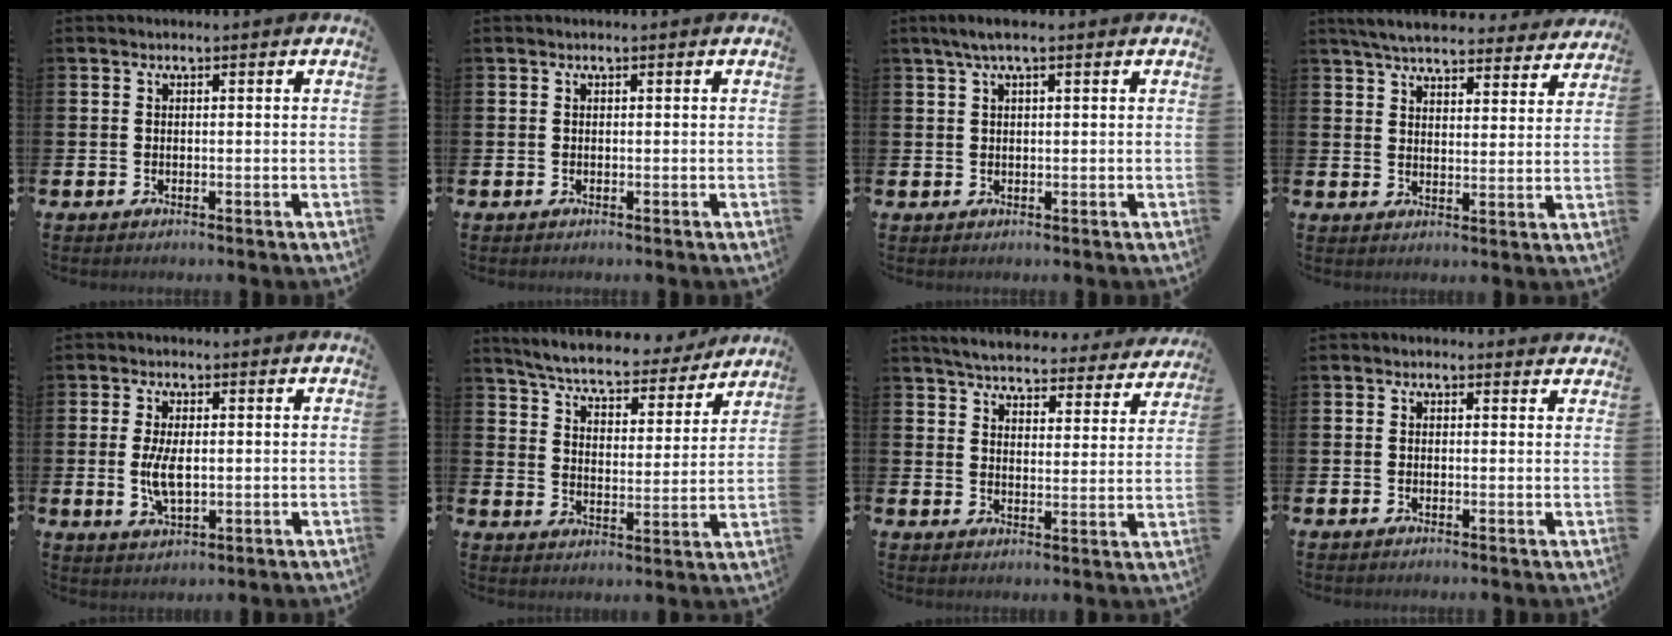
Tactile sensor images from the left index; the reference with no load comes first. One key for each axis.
{"total": 0.0}
{"total": 2.4, "fx": 1.5, "fy": 0.4, "fz": 1.9, "tx": -0.043, "ty": 0.007, "tz": 0.027}
{"total": 6.2, "fx": 5.9, "fy": 1.1, "fz": 1.6, "tx": -0.047, "ty": -0.032, "tz": 0.105}
{"total": 5.2, "fx": -0.1, "fy": 2.5, "fz": 4.5, "tx": -0.080, "ty": -0.002, "tz": -0.006}
{"total": 6.5, "fx": 6.2, "fy": 0.9, "fz": 1.8, "tx": -0.068, "ty": -0.043, "tz": 0.105}
{"total": 5.1, "fx": 5.0, "fy": 0.7, "fz": 1.0, "tx": -0.037, "ty": -0.037, "tz": 0.082}
{"total": 0.5, "fx": 0.3, "fy": 0.3, "fz": 0.2, "tx": -0.001, "ty": 0.002, "tz": 0.004}